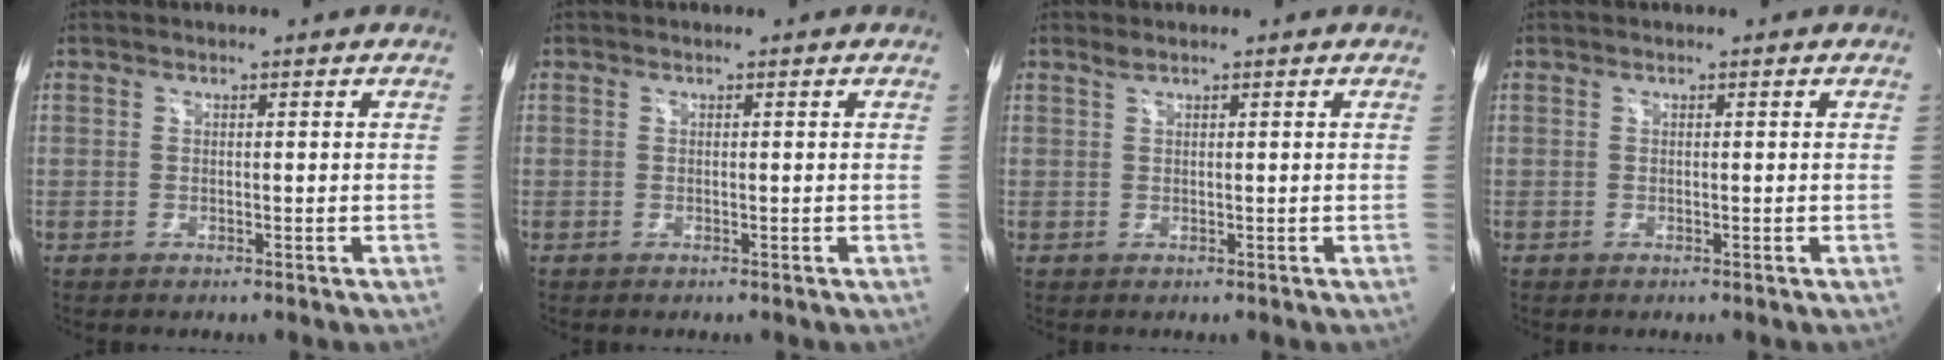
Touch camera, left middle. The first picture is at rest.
{"total": 0.0}
{"total": 0.8, "force": [0.8, -0.1, 0.4], "torque": [-0.014, 0.004, 0.020]}
{"total": 0.0}